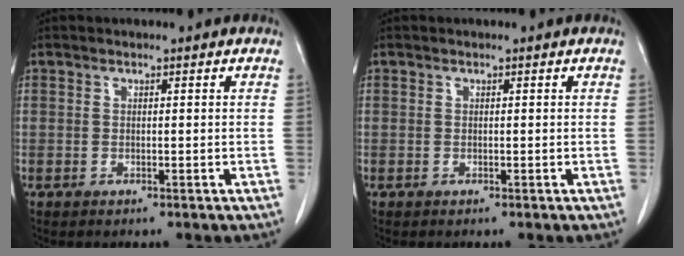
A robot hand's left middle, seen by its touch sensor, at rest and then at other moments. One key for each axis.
{"total": 0.0}